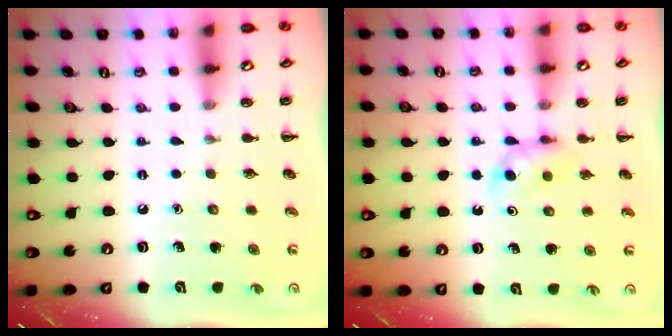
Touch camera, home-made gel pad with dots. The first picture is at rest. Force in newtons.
{"total": 4.9, "press": 4.7, "slide": 1.5}